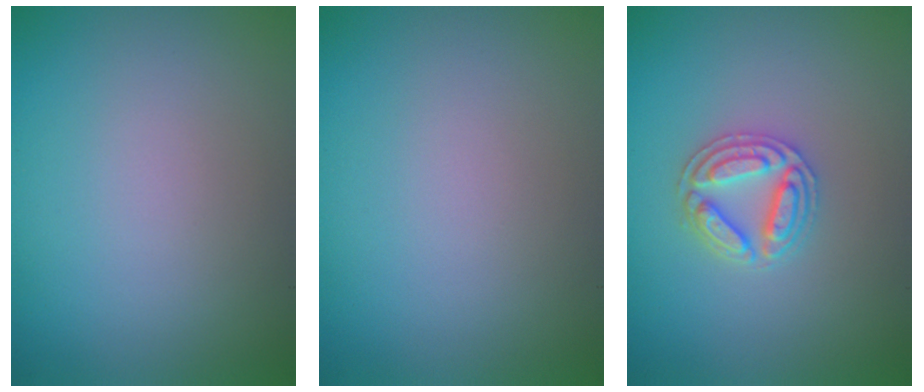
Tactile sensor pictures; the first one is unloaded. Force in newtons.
{"total": 0.0}
{"total": 2.9, "press": 2.9, "slide": 0.5}